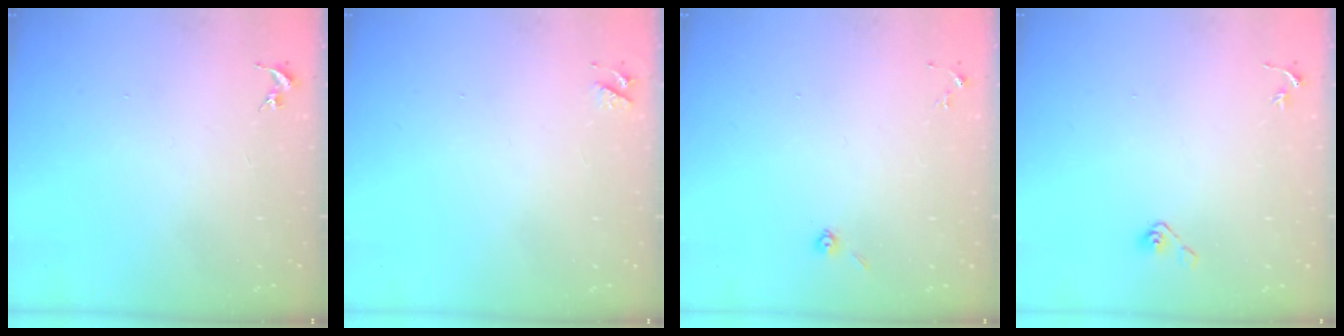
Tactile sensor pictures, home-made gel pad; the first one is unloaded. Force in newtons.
{"total": 3.6, "press": 3.5, "slide": 0.6}
{"total": 3.9, "press": 3.8, "slide": 0.9}
{"total": 5.0, "press": 4.4, "slide": 2.3}